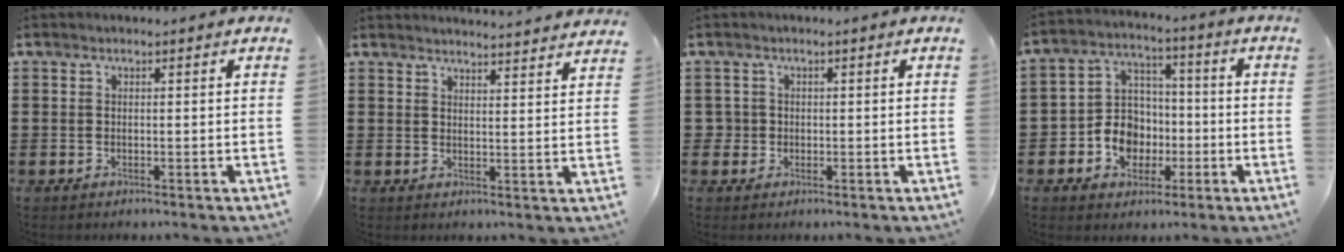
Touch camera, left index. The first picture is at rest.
{"total": 3.1, "force": [3.1, -0.6, 0.0], "torque": [-0.011, -0.020, 0.056]}
{"total": 1.7, "force": [-0.1, 1.7, 0.3], "torque": [-0.013, 0.007, -0.006]}
{"total": 8.1, "force": [-2.5, 7.1, 3.0], "torque": [-0.083, 0.022, -0.042]}